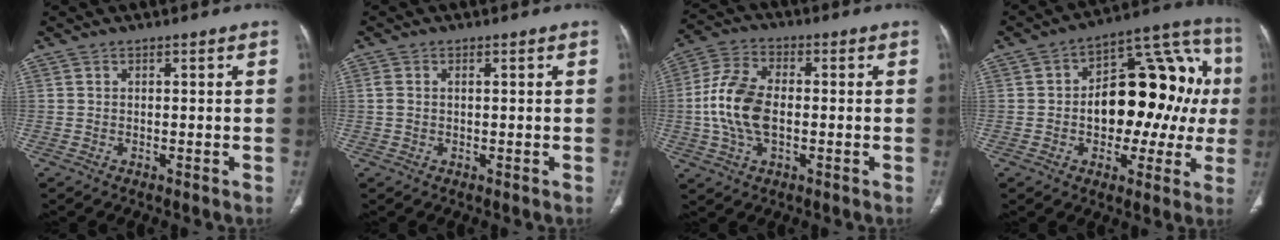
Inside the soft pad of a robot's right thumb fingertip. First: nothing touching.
{"total": 1.6, "force": [0.1, 1.0, 1.3], "torque": [-0.043, 0.009, 0.004]}
{"total": 11.9, "force": [-1.0, 6.9, 9.6], "torque": [-0.198, 0.017, -0.022]}
{"total": 21.8, "force": [0.4, 12.8, 17.6], "torque": [-0.192, 0.046, 0.005]}